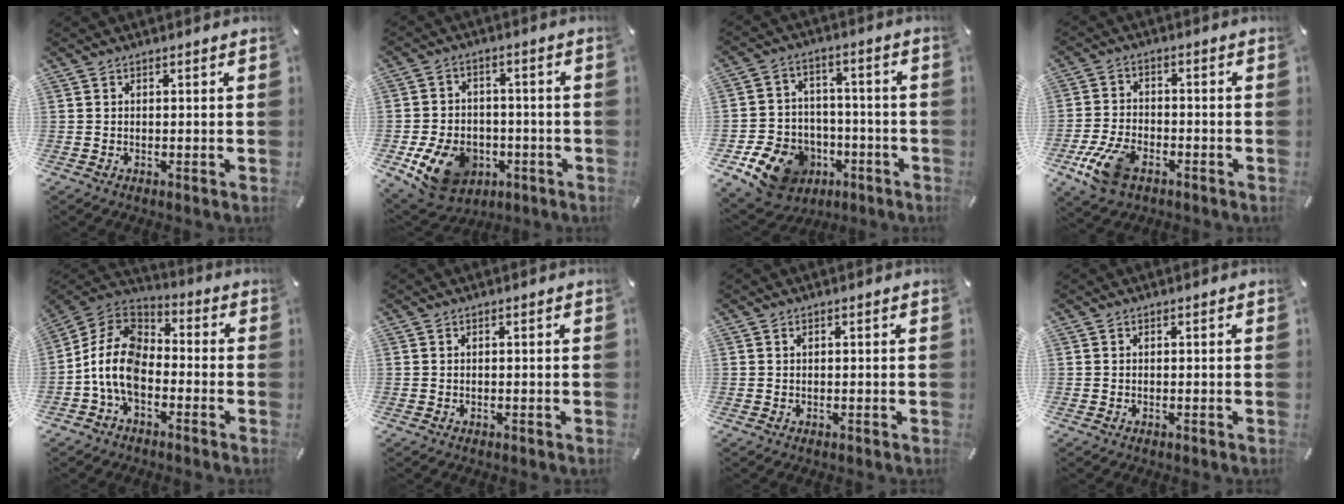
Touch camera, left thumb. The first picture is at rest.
{"total": 12.5, "force": [-5.0, 9.5, 6.4], "torque": [-0.125, 0.028, -0.084]}
{"total": 13.0, "force": [-6.5, 10.2, 4.5], "torque": [-0.068, 0.049, -0.104]}
{"total": 10.0, "force": [-5.1, 6.5, 5.6], "torque": [-0.116, 0.025, -0.090]}
{"total": 12.1, "force": [-4.9, 7.8, 7.8], "torque": [-0.185, 0.015, -0.099]}
{"total": 0.0}
{"total": 0.0}
{"total": 0.0}